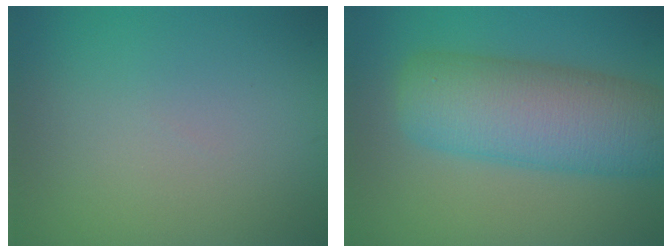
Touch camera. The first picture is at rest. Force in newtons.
{"total": 9.8, "press": 9.8, "slide": 0.8}